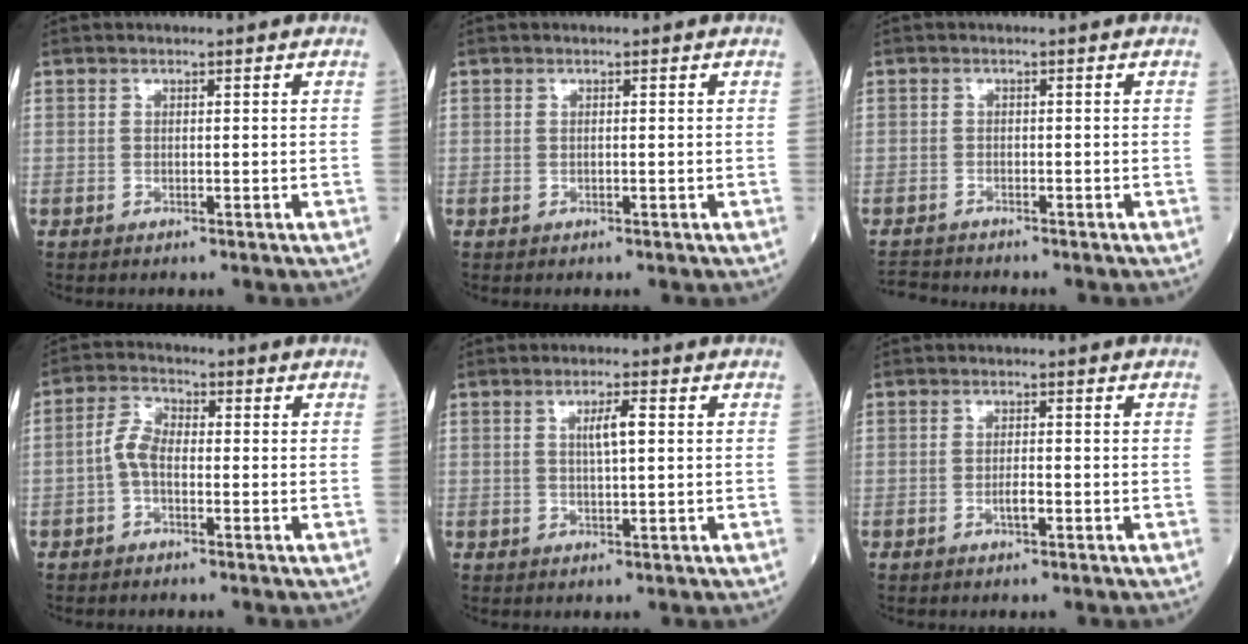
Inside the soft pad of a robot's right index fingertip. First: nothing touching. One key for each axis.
{"total": 0.0}
{"total": 3.1, "fx": -3.1, "fy": 0.5, "fz": -0.3, "tx": 0.004, "ty": -0.013, "tz": -0.058}
{"total": 4.1, "fx": -1.0, "fy": 2.0, "fz": 3.4, "tx": -0.069, "ty": 0.009, "tz": -0.026}
{"total": 3.4, "fx": 0.8, "fy": 0.4, "fz": 3.3, "tx": -0.059, "ty": 0.001, "tz": 0.013}
{"total": 1.7, "fx": -0.7, "fy": 0.4, "fz": 1.5, "tx": -0.025, "ty": 0.000, "tz": -0.012}